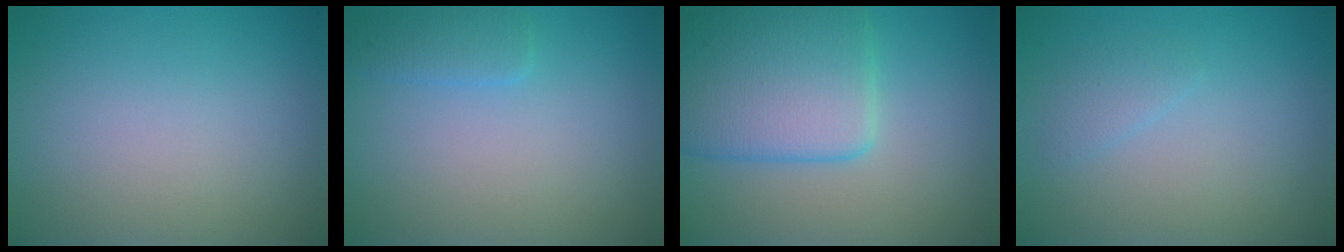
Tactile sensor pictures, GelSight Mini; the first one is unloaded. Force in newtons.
{"total": 1.6, "press": 1.6, "slide": 0.0}
{"total": 6.6, "press": 6.6, "slide": 0.3}
{"total": 1.1, "press": 1.1, "slide": 0.1}